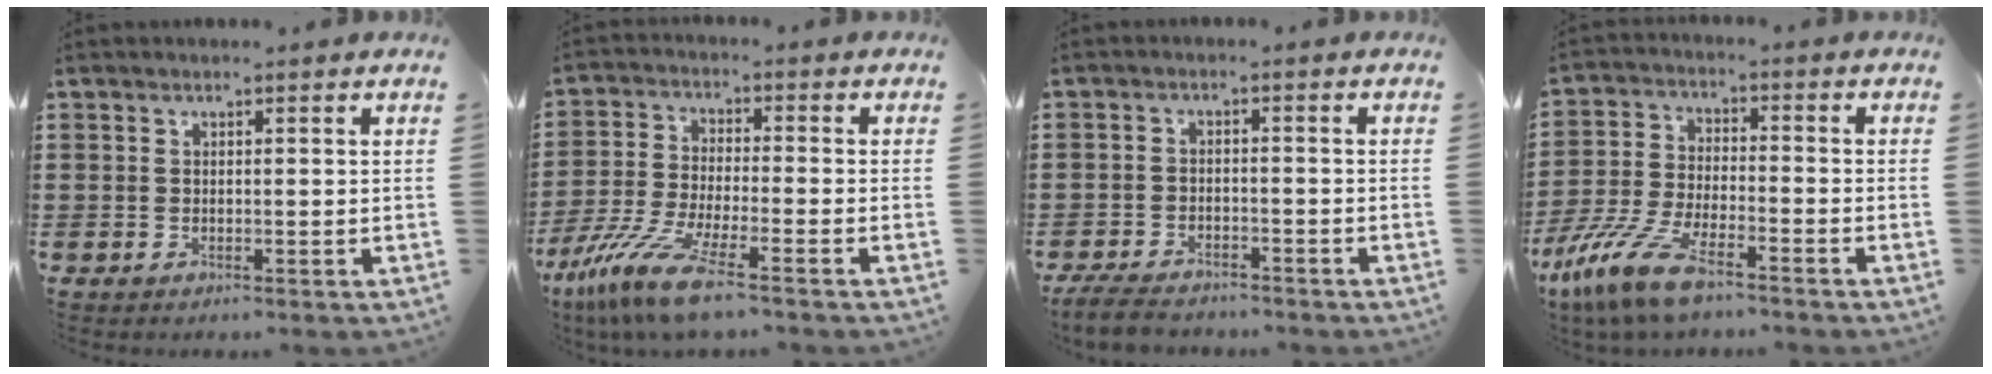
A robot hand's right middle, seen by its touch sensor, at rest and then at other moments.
{"total": 10.1, "force": [-7.2, 1.3, 7.0], "torque": [-0.168, -0.012, -0.148]}
{"total": 3.9, "force": [-3.7, 0.8, 1.0], "torque": [-0.032, -0.001, -0.078]}
{"total": 10.7, "force": [-8.1, 2.2, 6.7], "torque": [-0.166, 0.001, -0.166]}